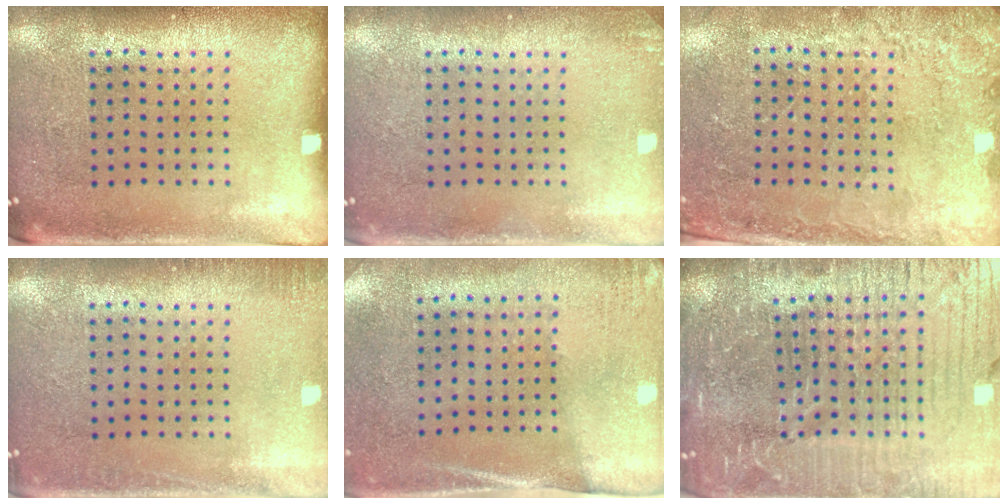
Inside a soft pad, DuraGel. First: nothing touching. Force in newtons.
{"total": 1.0, "press": 1.0, "slide": 0.1}
{"total": 2.5, "press": 2.3, "slide": 0.8}
{"total": 1.3, "press": 1.3, "slide": 0.3}
{"total": 2.6, "press": 2.3, "slide": 1.3}
{"total": 6.9, "press": 6.0, "slide": 3.4}